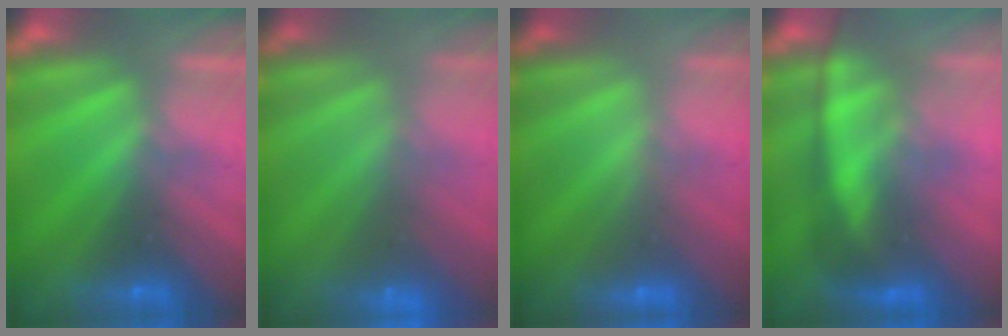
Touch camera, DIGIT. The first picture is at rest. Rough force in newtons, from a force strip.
{"total": 2.9}
{"total": 2.3}
{"total": 2.9}